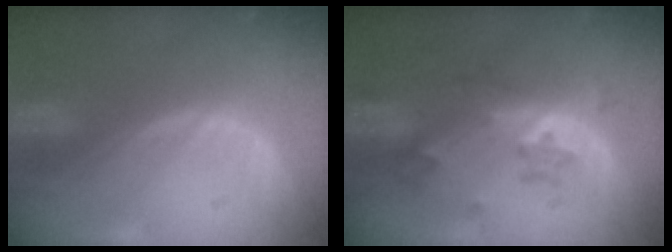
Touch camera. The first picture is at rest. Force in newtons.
{"total": 6.3, "press": 5.8, "slide": 2.5}